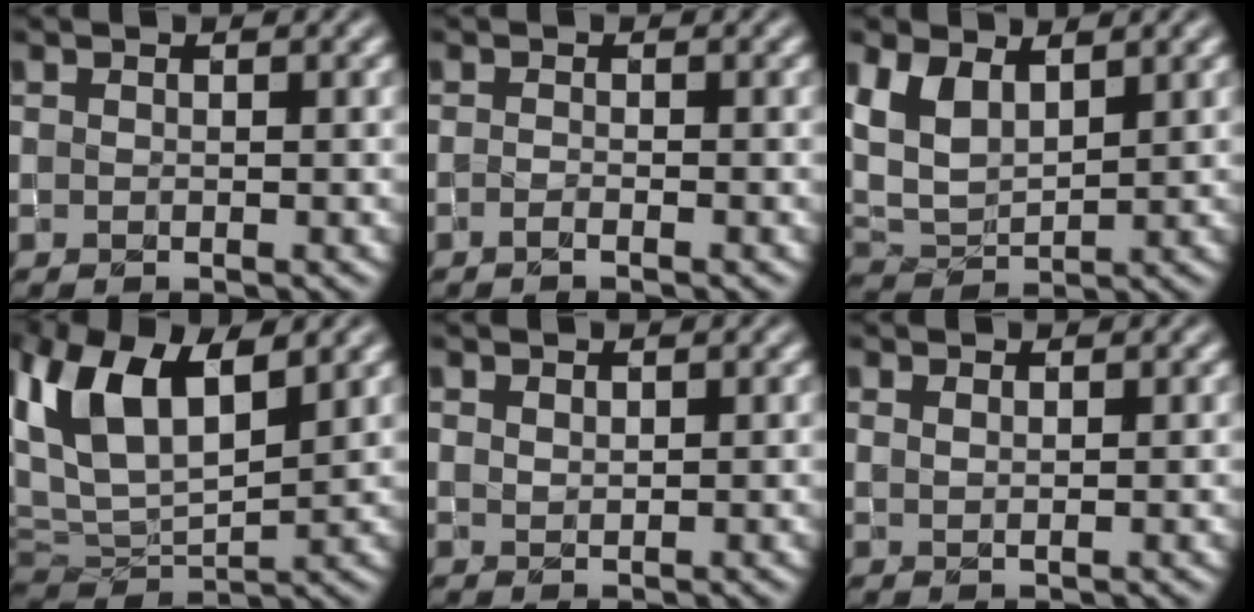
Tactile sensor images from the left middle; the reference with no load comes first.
{"total": 0.8, "force": [-0.6, 0.1, 0.5], "torque": [-0.011, -0.002, -0.013]}
{"total": 5.1, "force": [2.4, 2.7, 3.5], "torque": [-0.086, -0.001, 0.044]}
{"total": 9.4, "force": [3.8, 4.6, 7.3], "torque": [-0.164, 0.010, 0.067]}
{"total": 0.7, "force": [0.6, 0.2, 0.2], "torque": [-0.006, -0.001, 0.014]}
{"total": 0.9, "force": [0.7, 0.2, 0.5], "torque": [-0.011, 0.001, 0.013]}